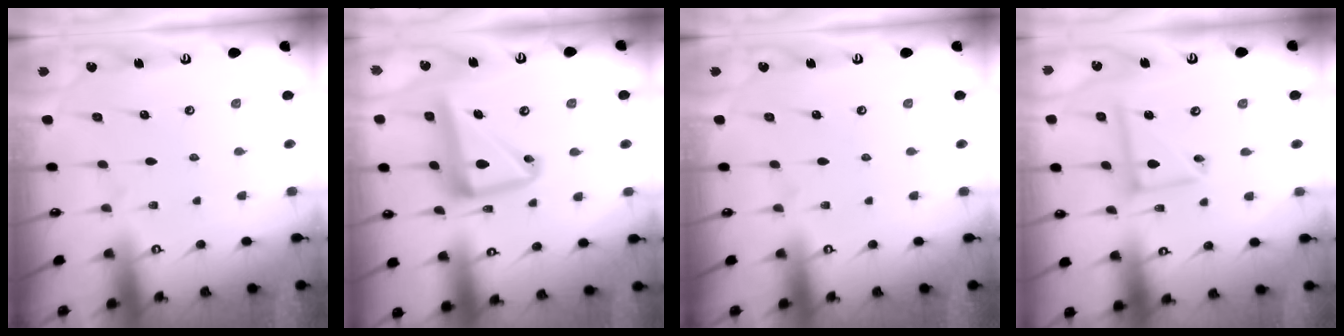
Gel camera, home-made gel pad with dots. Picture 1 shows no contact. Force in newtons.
{"total": 15.4, "press": 15.3, "slide": 1.4}
{"total": 0.0}
{"total": 7.9, "press": 7.8, "slide": 0.6}